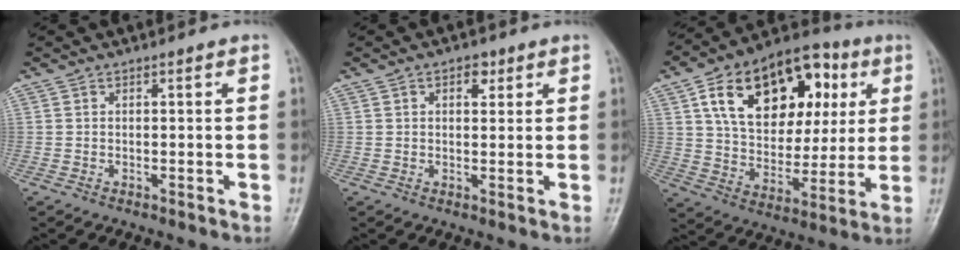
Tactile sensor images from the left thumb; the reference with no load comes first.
{"total": 2.7, "force": [1.3, 1.7, 1.6], "torque": [-0.007, -0.002, 0.015]}
{"total": 23.8, "force": [8.1, 15.1, 16.5], "torque": [-0.222, 0.004, 0.127]}